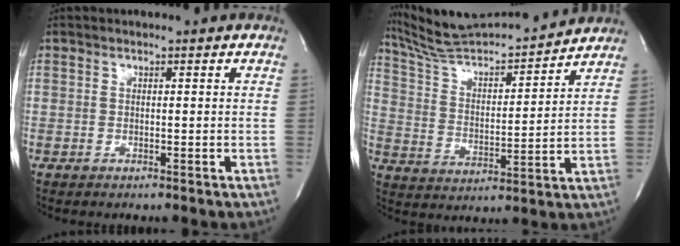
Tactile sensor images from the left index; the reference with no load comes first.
{"total": 18.1, "force": [17.0, 1.2, 6.0], "torque": [-0.108, 0.011, 0.280]}